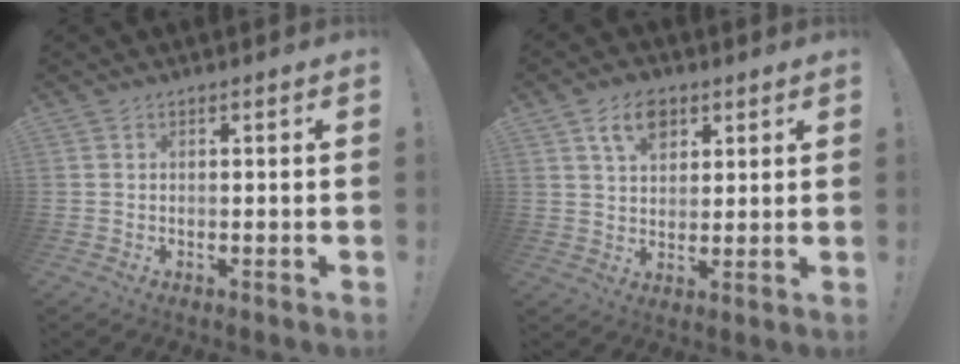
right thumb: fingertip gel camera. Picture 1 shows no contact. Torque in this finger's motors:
{"motor_torque": [0.05, 0.25, 0.11, 0.11, 0.00]}